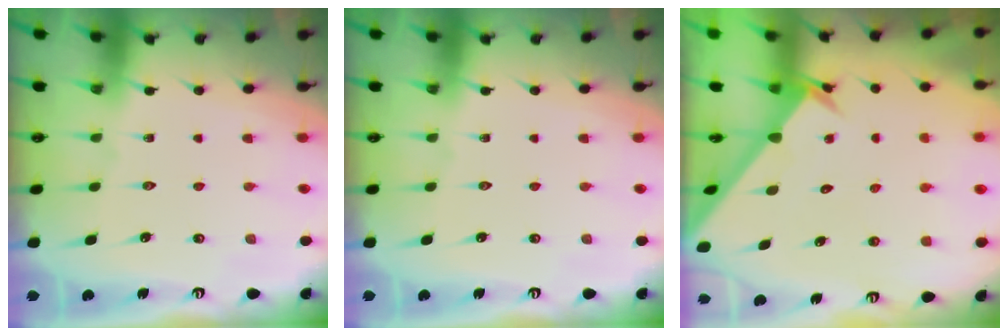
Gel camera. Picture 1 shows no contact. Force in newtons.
{"total": 0.0}
{"total": 2.4, "press": 2.4, "slide": 0.2}